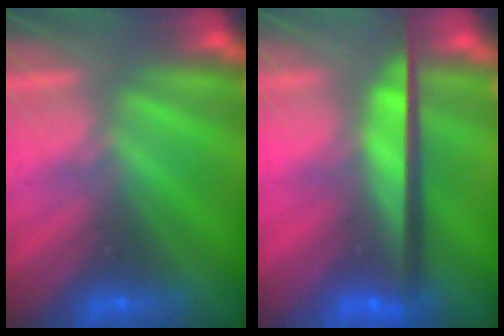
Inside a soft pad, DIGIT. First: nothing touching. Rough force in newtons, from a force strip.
{"total": 11.6}